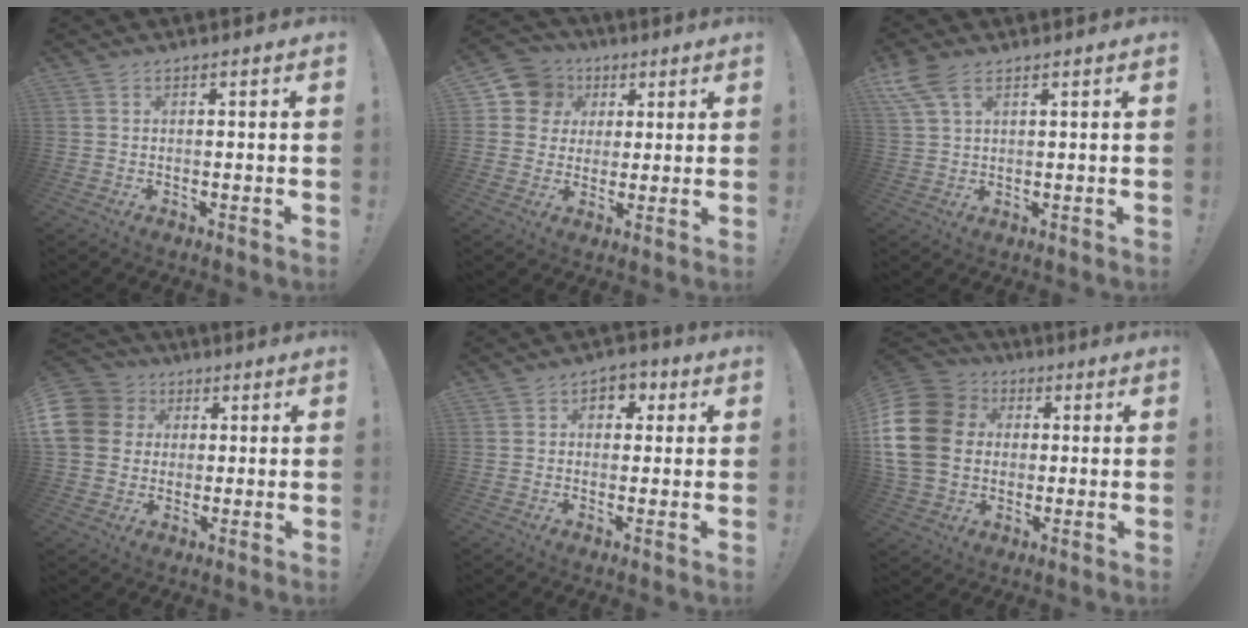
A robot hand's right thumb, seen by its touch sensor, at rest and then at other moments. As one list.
[{"total": 10.9, "force": [3.7, 9.8, 2.8], "torque": [-0.037, -0.012, 0.077]}, {"total": 7.2, "force": [4.1, 3.3, 4.9], "torque": [-0.109, -0.008, 0.081]}, {"total": 12.7, "force": [2.4, 11.2, 5.5], "torque": [-0.099, 0.004, 0.051]}, {"total": 5.2, "force": [0.9, 4.3, 2.8], "torque": [-0.035, 0.006, 0.014]}, {"total": 19.9, "force": [1.9, 15.8, 11.9], "torque": [-0.233, 0.008, 0.043]}]